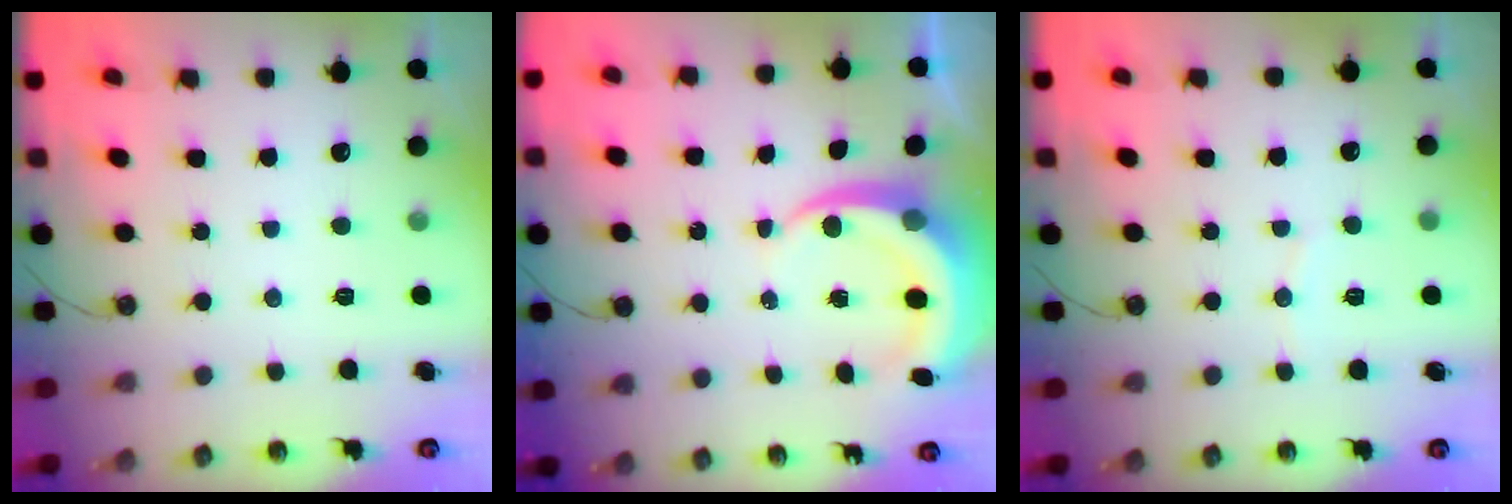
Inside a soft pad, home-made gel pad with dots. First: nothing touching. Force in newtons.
{"total": 7.1, "press": 7.1, "slide": 0.9}
{"total": 4.0, "press": 3.9, "slide": 0.3}